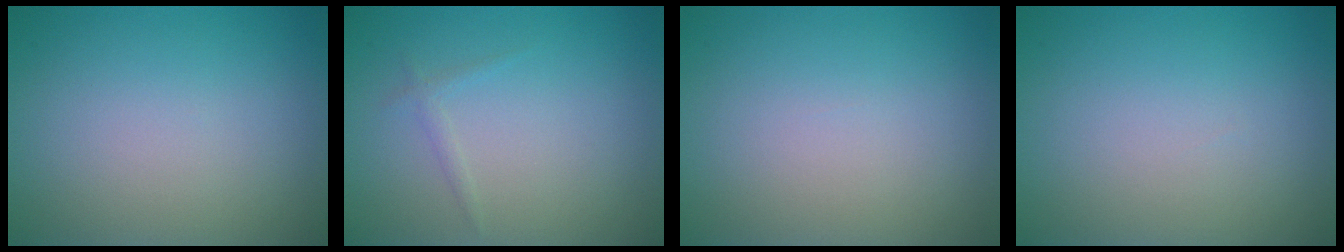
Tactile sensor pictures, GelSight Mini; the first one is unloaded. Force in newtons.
{"total": 0.8, "press": 0.8, "slide": 0.1}
{"total": 0.0}
{"total": 0.0}